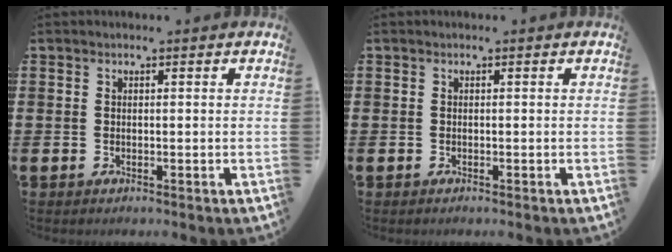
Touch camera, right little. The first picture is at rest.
{"total": 0.0}